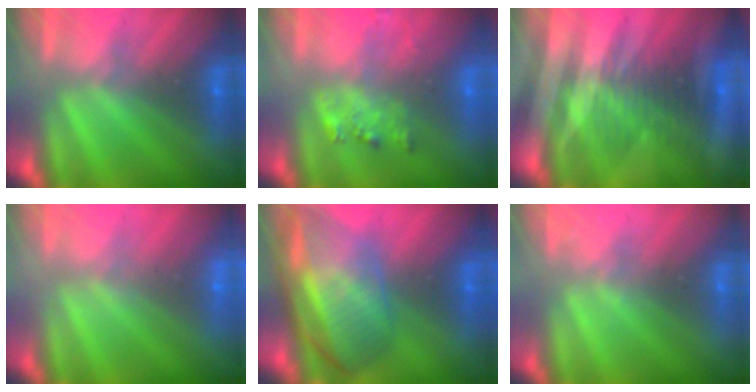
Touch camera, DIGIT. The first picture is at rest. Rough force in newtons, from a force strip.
{"total": 2.1}
{"total": 3.0}
{"total": 1.5}
{"total": 7.2}
{"total": 2.1}